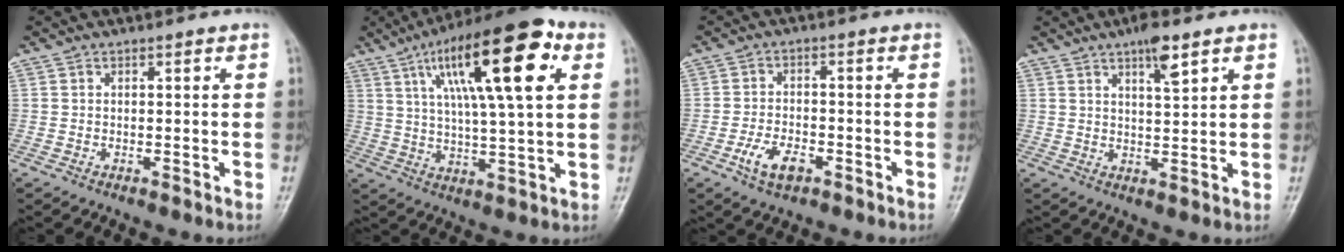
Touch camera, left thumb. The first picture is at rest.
{"total": 21.2, "force": [8.3, 5.8, 18.7], "torque": [-0.284, -0.001, 0.128]}
{"total": 5.8, "force": [-2.9, 3.1, 4.0], "torque": [-0.073, 0.013, -0.051]}
{"total": 5.4, "force": [3.3, 1.3, 4.1], "torque": [-0.062, -0.014, 0.054]}